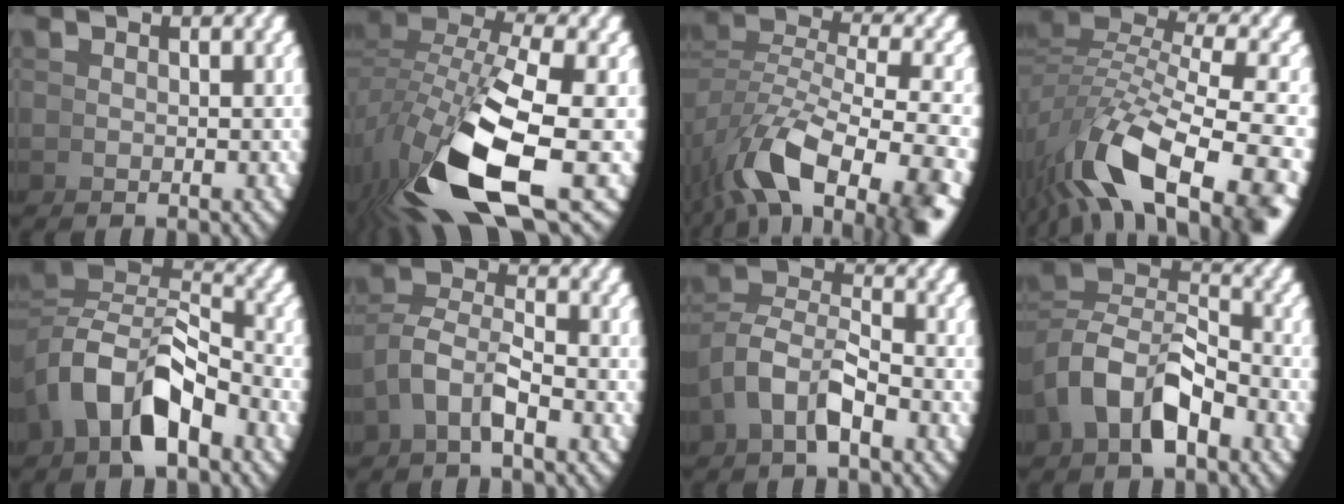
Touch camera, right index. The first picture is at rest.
{"total": 10.1, "force": [-2.0, 4.6, 8.8], "torque": [-0.181, -0.029, -0.009]}
{"total": 10.6, "force": [-3.7, 5.1, 8.5], "torque": [-0.146, -0.037, -0.034]}
{"total": 10.0, "force": [-2.7, 5.0, 8.3], "torque": [-0.148, -0.029, -0.023]}
{"total": 6.7, "force": [-0.2, 4.4, 5.0], "torque": [-0.092, -0.002, -0.006]}
{"total": 3.8, "force": [-0.5, 2.8, 2.6], "torque": [-0.057, -0.006, -0.015]}
{"total": 4.9, "force": [-0.5, 4.0, 2.8], "torque": [-0.060, -0.003, -0.021]}
{"total": 5.9, "force": [-0.2, 4.5, 3.9], "torque": [-0.066, 0.001, -0.013]}